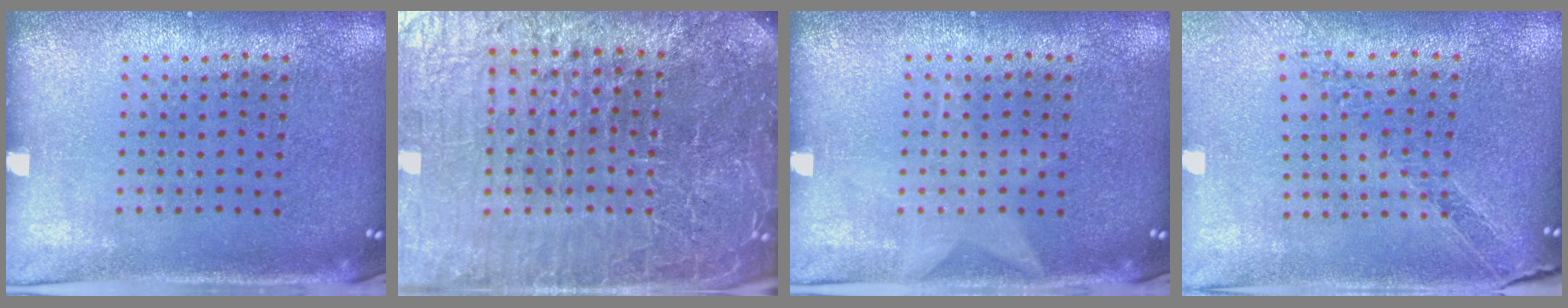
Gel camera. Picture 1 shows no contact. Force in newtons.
{"total": 7.2, "press": 6.3, "slide": 3.5}
{"total": 0.9, "press": 0.9, "slide": 0.2}
{"total": 0.9, "press": 0.9, "slide": 0.3}